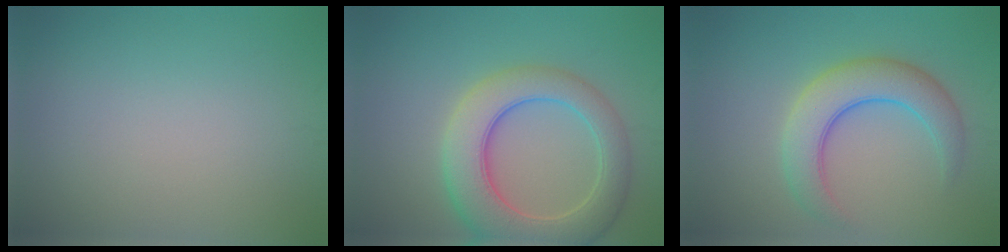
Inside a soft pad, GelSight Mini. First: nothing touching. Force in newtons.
{"total": 8.0, "press": 8.0, "slide": 0.6}
{"total": 5.8, "press": 5.8, "slide": 0.1}